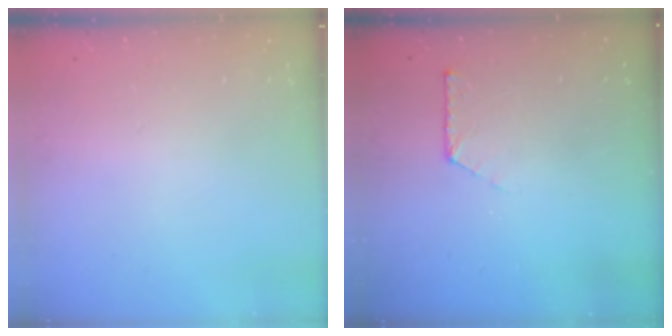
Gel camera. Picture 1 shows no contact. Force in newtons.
{"total": 5.4, "press": 5.4, "slide": 0.6}